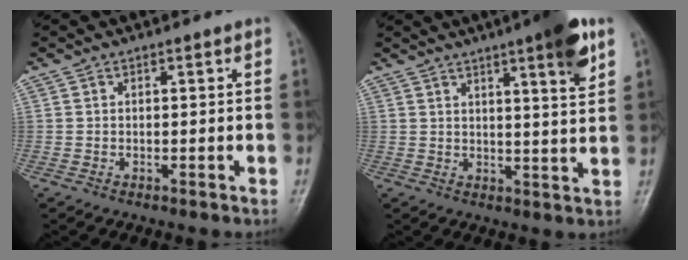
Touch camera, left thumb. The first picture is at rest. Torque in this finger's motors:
{"motor_torque": [1.12, 1.00, 1.12, -0.65, 0.02]}